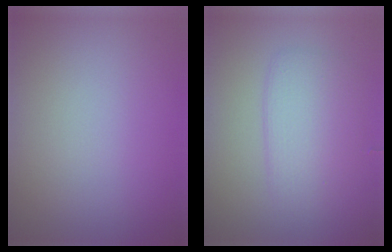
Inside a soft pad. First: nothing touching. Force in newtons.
{"total": 2.3, "press": 2.3, "slide": 0.1}